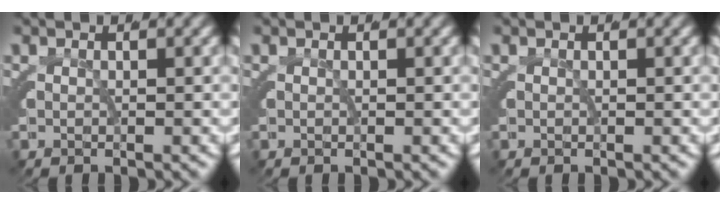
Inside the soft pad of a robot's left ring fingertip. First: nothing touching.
{"total": 0.0}
{"total": 0.0}